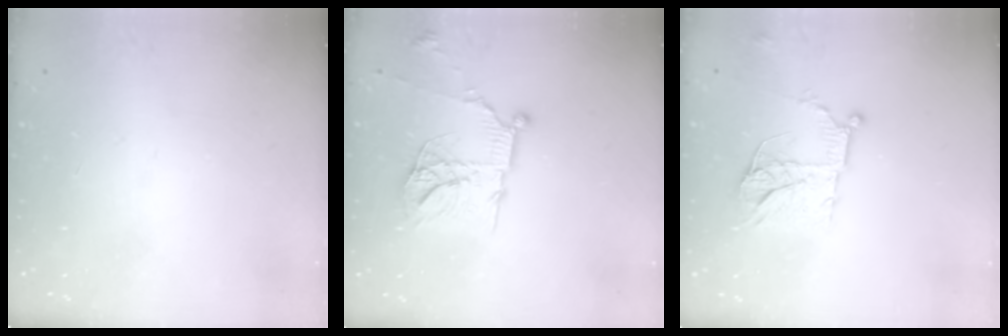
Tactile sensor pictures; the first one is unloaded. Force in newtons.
{"total": 15.2, "press": 15.2, "slide": 0.8}
{"total": 12.2, "press": 12.1, "slide": 1.1}